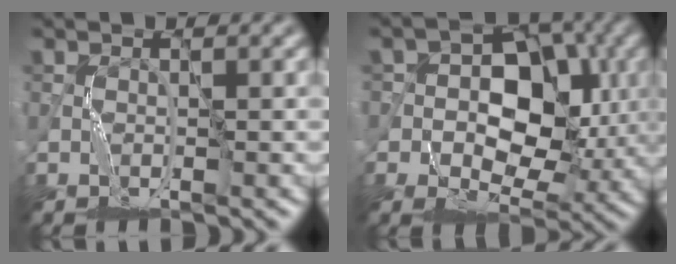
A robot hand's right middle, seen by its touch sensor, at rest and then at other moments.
{"total": 8.4, "force": [-0.2, 5.9, 5.9], "torque": [-0.064, 0.011, -0.011]}